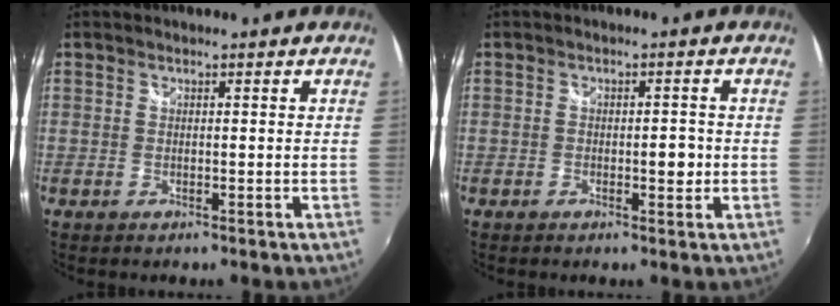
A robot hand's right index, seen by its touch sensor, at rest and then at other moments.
{"total": 2.6, "force": [-0.7, 1.6, 2.0], "torque": [-0.027, 0.001, -0.011]}